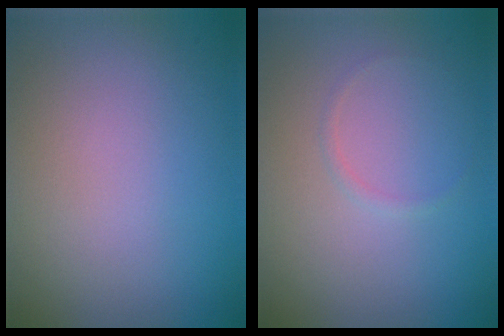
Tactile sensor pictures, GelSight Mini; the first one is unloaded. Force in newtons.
{"total": 0.5, "press": 0.5, "slide": 0.1}